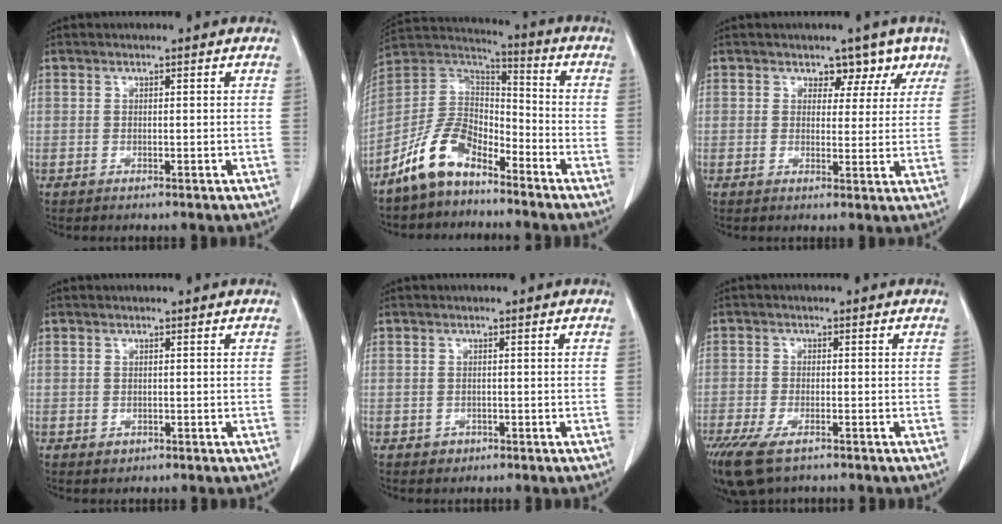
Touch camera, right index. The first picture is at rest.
{"total": 11.4, "force": [-8.0, 5.1, 6.2], "torque": [-0.136, 0.020, -0.162]}
{"total": 4.9, "force": [3.3, 3.5, 1.1], "torque": [0.009, -0.002, 0.031]}
{"total": 0.7, "force": [-0.1, 0.7, 0.2], "torque": [-0.002, 0.002, 0.002]}
{"total": 1.1, "force": [-0.4, 1.0, 0.1], "torque": [-0.002, 0.004, -0.003]}
{"total": 8.9, "force": [-6.1, 3.4, 5.5], "torque": [-0.106, -0.019, -0.100]}